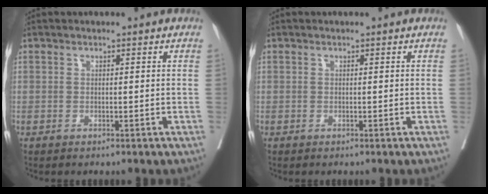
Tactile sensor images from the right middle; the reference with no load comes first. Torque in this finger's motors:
{"motor_torque": [0.25, -0.01, 0.07, -0.01]}